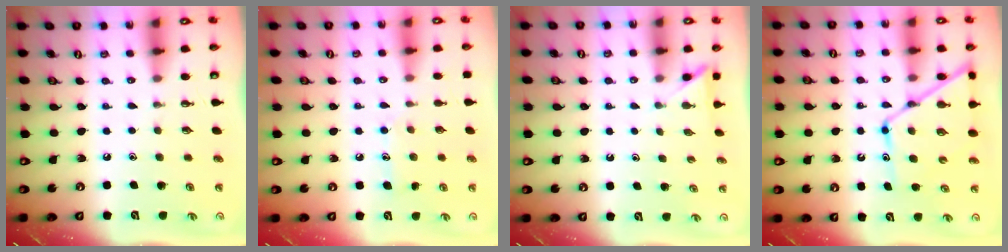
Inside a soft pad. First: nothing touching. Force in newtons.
{"total": 6.8, "press": 6.8, "slide": 0.2}
{"total": 2.5, "press": 2.5, "slide": 0.3}
{"total": 13.1, "press": 13.1, "slide": 1.1}